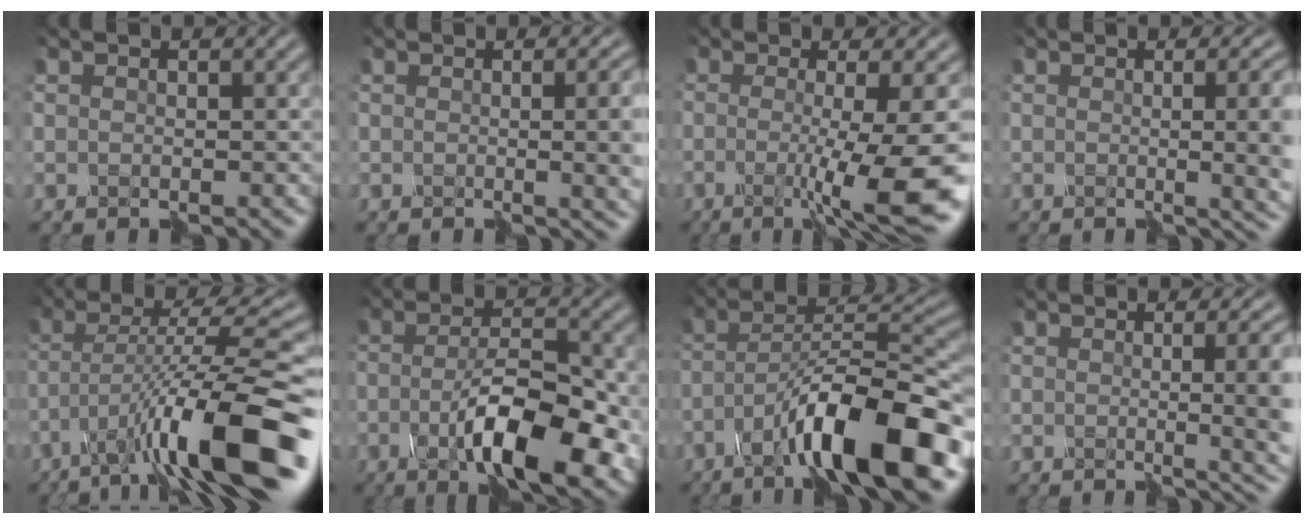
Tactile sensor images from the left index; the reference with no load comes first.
{"total": 7.4, "force": [0.0, 3.3, 6.6], "torque": [-0.045, -0.010, 0.014]}
{"total": 8.7, "force": [-2.1, 1.4, 8.3], "torque": [-0.117, -0.017, -0.032]}
{"total": 9.3, "force": [-0.3, 4.5, 8.1], "torque": [-0.048, -0.003, 0.016]}
{"total": 12.2, "force": [-6.3, 1.8, 10.2], "torque": [-0.179, 0.012, -0.097]}
{"total": 9.1, "force": [-4.0, 2.8, 7.6], "torque": [-0.130, -0.003, -0.062]}
{"total": 12.0, "force": [-7.5, 2.3, 9.1], "torque": [-0.146, 0.024, -0.126]}
{"total": 8.6, "force": [-0.4, 3.7, 7.7], "torque": [-0.047, -0.002, 0.009]}